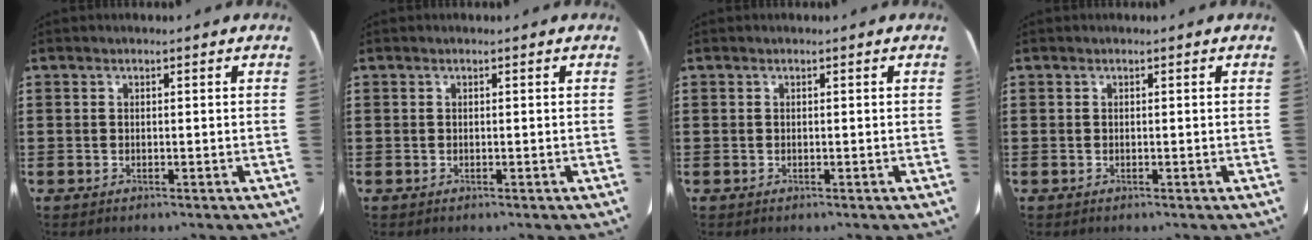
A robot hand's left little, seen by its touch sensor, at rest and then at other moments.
{"total": 0.0}
{"total": 0.0}
{"total": 0.0}